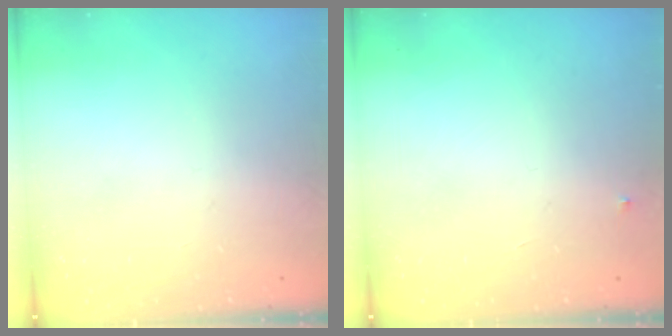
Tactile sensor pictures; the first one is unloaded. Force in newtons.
{"total": 3.0, "press": 2.9, "slide": 0.4}